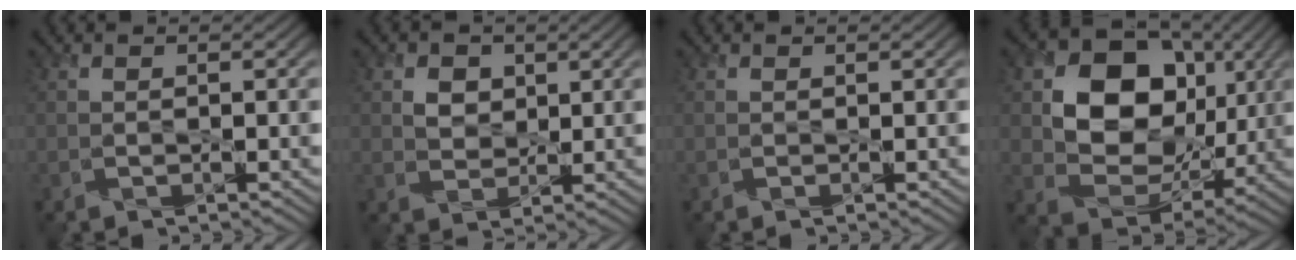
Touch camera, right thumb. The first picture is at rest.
{"total": 2.4, "force": [1.2, 2.0, 0.5], "torque": [-0.015, -0.001, 0.013]}
{"total": 0.0}
{"total": 13.1, "force": [2.9, 10.4, 7.4], "torque": [-0.143, -0.003, 0.051]}